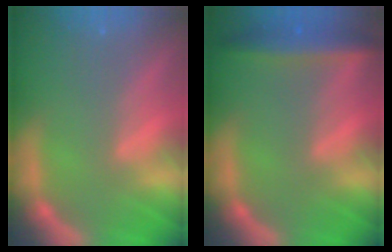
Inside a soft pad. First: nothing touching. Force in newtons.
{"total": 4.5}